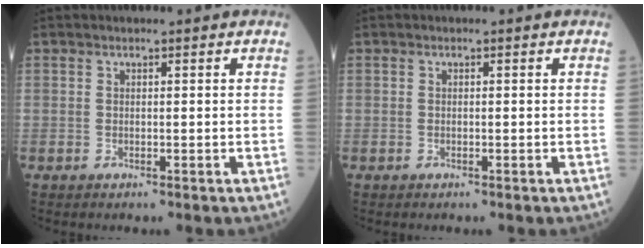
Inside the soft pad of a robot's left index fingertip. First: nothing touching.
{"total": 0.0}